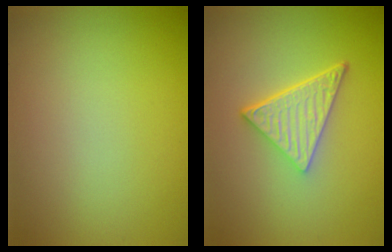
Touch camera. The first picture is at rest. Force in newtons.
{"total": 4.8, "press": 3.4, "slide": 3.4}